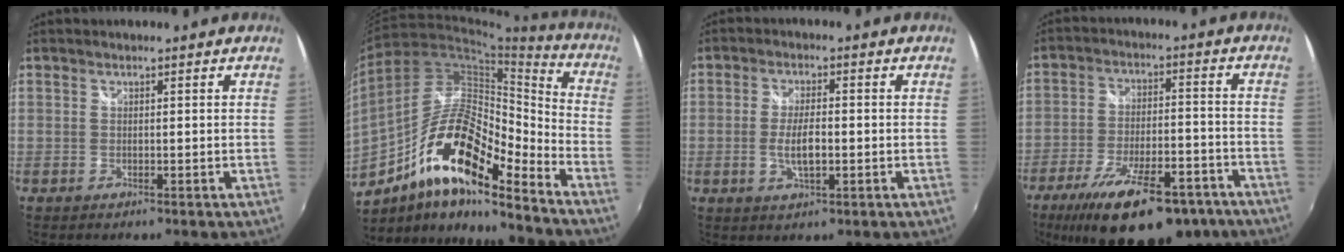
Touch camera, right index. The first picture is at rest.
{"total": 19.4, "force": [-11.1, 5.4, 14.9], "torque": [-0.267, -0.002, -0.216]}
{"total": 5.5, "force": [-1.1, 1.8, 5.0], "torque": [-0.099, -0.005, -0.019]}
{"total": 21.6, "force": [-15.1, 8.0, 13.2], "torque": [-0.232, -0.024, -0.218]}